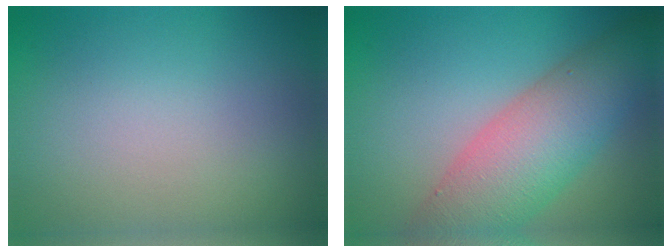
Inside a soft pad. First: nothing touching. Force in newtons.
{"total": 8.6, "press": 8.6, "slide": 0.3}